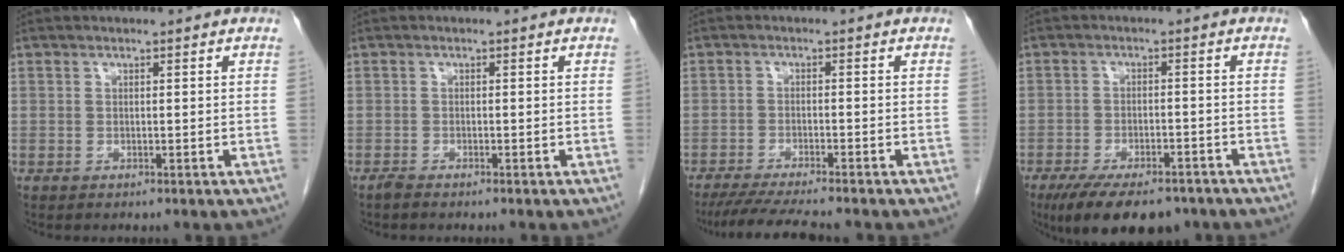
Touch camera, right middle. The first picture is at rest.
{"total": 0.9, "force": [-0.9, 0.0, 0.4], "torque": [-0.015, -0.002, -0.017]}
{"total": 8.1, "force": [-7.2, -0.1, 3.8], "torque": [-0.059, -0.024, -0.116]}
{"total": 12.1, "force": [-9.0, 4.6, 6.5], "torque": [-0.105, -0.009, -0.136]}